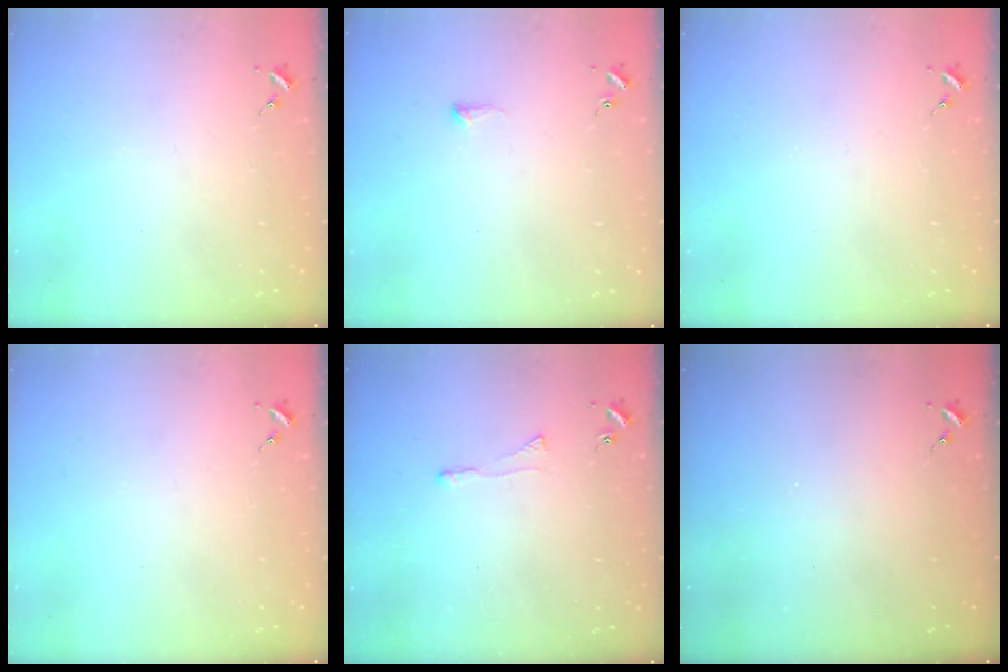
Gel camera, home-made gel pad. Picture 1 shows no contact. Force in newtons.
{"total": 4.3, "press": 4.3, "slide": 0.7}
{"total": 0.0}
{"total": 0.0}
{"total": 2.9, "press": 2.9, "slide": 0.6}
{"total": 0.0}